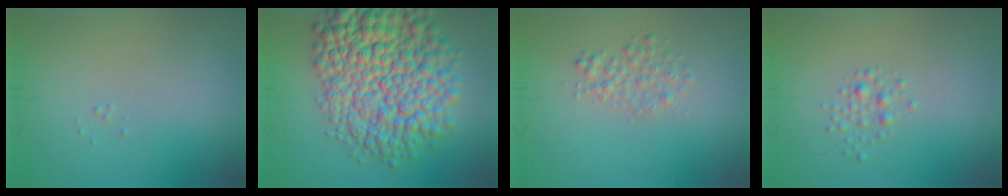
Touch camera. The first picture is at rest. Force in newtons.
{"total": 12.7, "press": 12.7, "slide": 0.4}
{"total": 1.6, "press": 1.6, "slide": 0.1}
{"total": 1.2, "press": 1.2, "slide": 0.0}